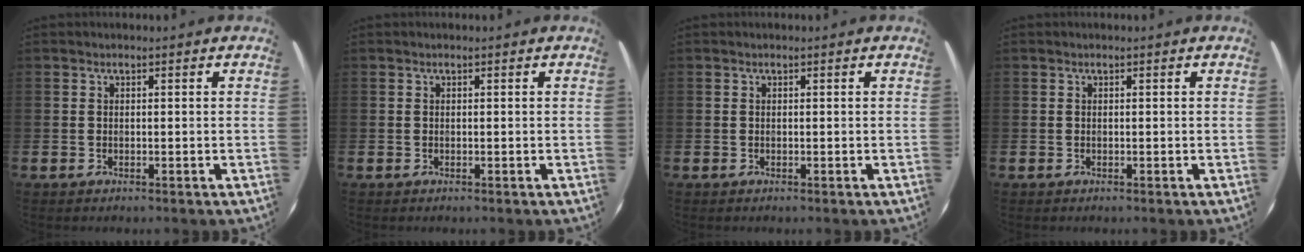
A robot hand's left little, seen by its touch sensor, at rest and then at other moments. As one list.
[{"total": 0.0}, {"total": 0.0}, {"total": 0.0}]